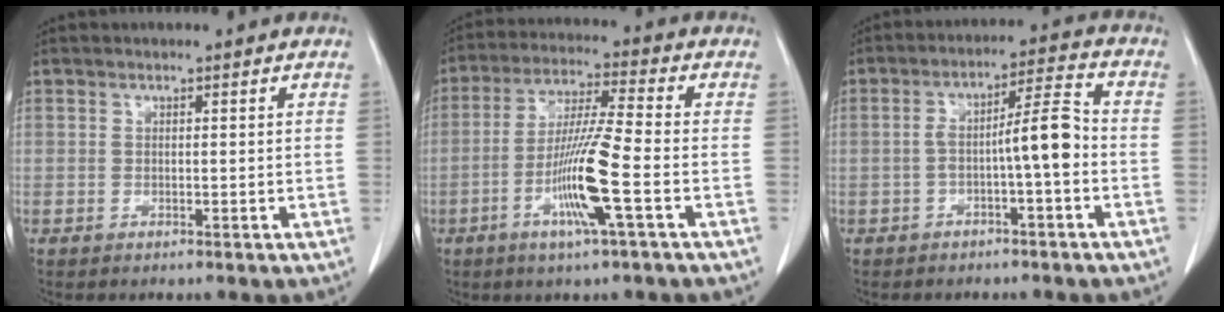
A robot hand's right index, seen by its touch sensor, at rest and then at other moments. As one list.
[{"total": 11.1, "force": [-3.7, -0.5, 10.5], "torque": [-0.206, -0.011, -0.074]}, {"total": 7.1, "force": [-1.7, 0.4, 6.9], "torque": [-0.113, 0.025, -0.027]}]